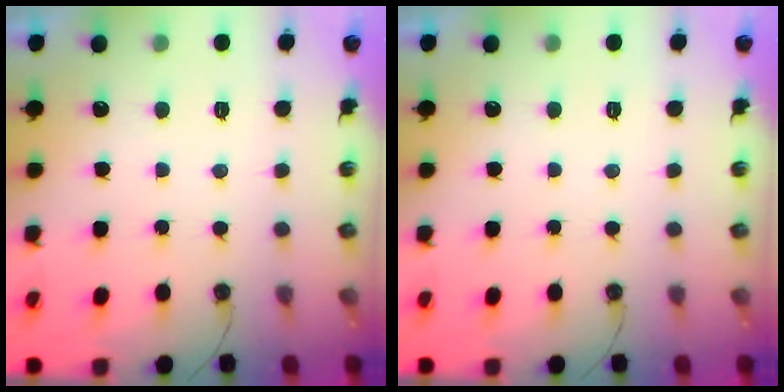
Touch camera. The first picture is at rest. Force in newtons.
{"total": 0.0}